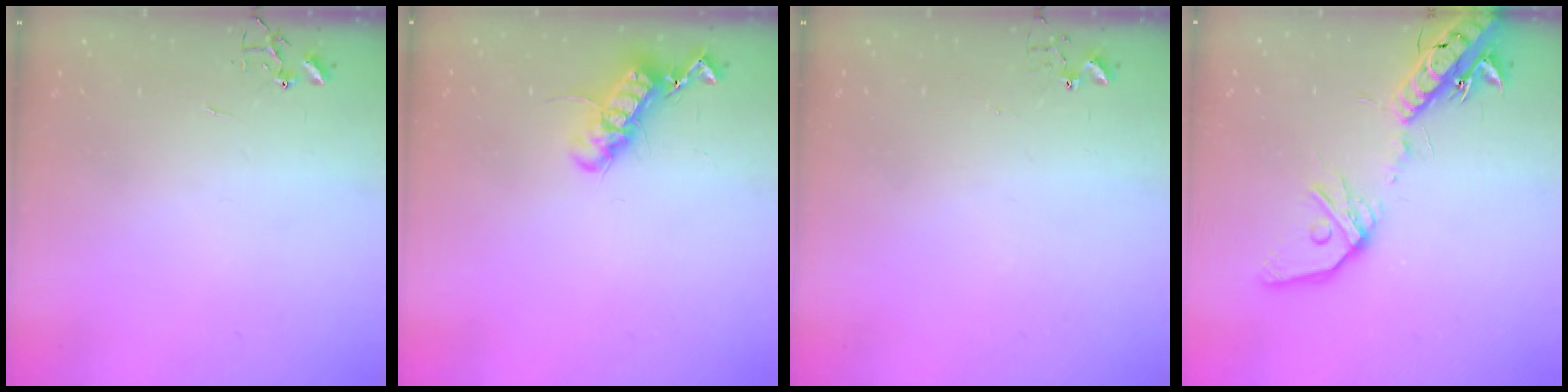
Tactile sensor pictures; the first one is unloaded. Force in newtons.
{"total": 13.8, "press": 13.8, "slide": 0.4}
{"total": 2.9, "press": 2.9, "slide": 0.4}
{"total": 17.2, "press": 16.8, "slide": 3.7}